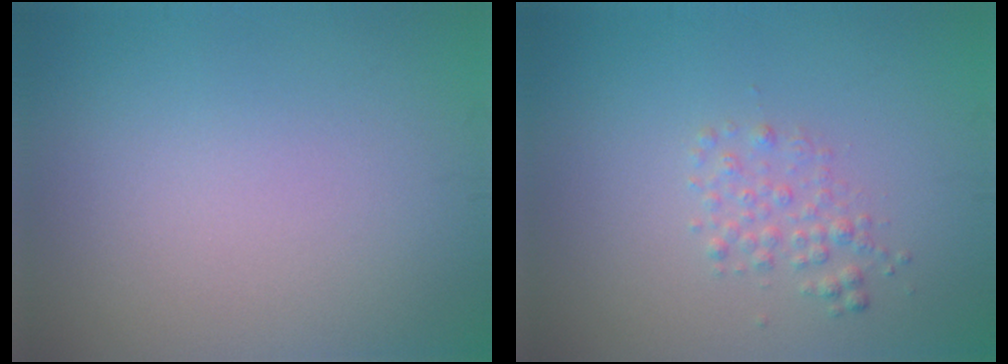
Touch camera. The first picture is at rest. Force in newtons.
{"total": 1.6, "press": 1.6, "slide": 0.0}